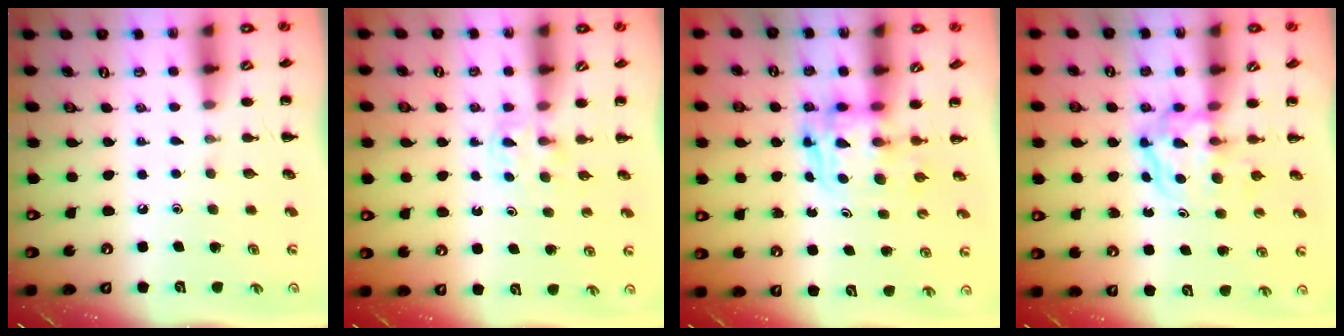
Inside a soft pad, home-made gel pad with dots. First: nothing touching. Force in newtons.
{"total": 3.0, "press": 2.8, "slide": 1.0}
{"total": 2.6, "press": 2.6, "slide": 0.2}
{"total": 3.8, "press": 3.8, "slide": 0.5}